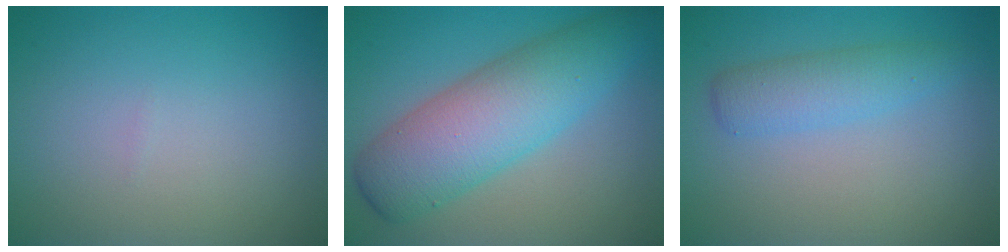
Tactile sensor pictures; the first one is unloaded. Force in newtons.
{"total": 8.0, "press": 8.0, "slide": 0.1}
{"total": 2.9, "press": 2.9, "slide": 0.1}